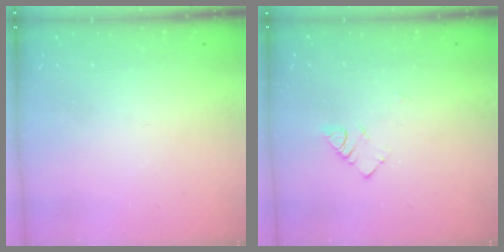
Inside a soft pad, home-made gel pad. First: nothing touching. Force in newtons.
{"total": 2.8, "press": 2.7, "slide": 0.4}